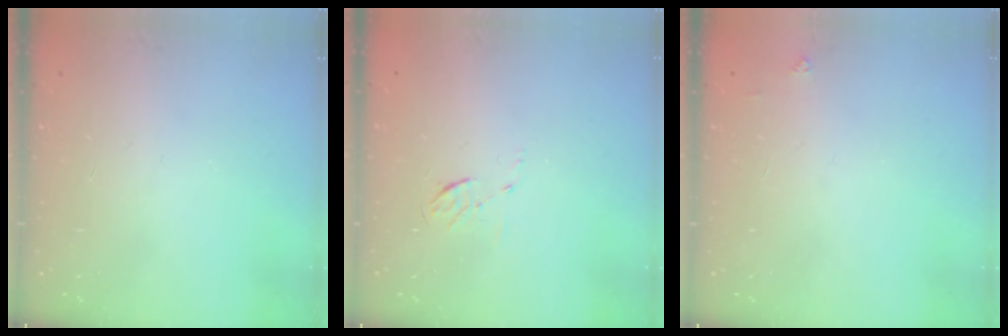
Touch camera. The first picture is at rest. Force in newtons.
{"total": 4.0, "press": 3.7, "slide": 1.4}
{"total": 3.8, "press": 3.8, "slide": 0.4}